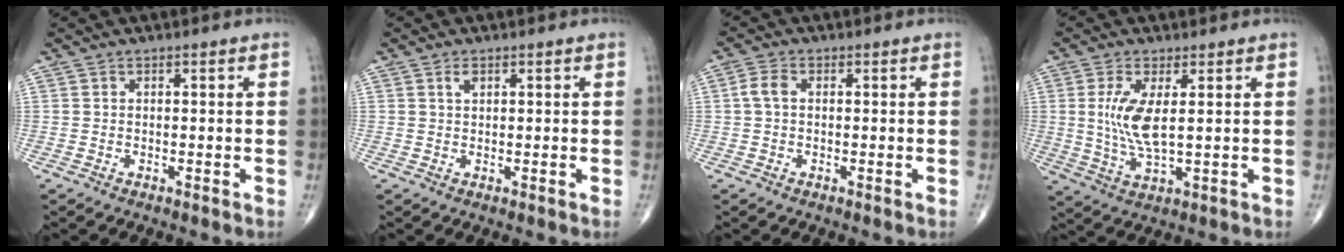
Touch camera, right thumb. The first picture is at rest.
{"total": 1.3, "force": [0.7, 0.6, 0.9], "torque": [-0.015, 0.000, 0.013]}
{"total": 2.6, "force": [0.2, 1.6, 2.1], "torque": [-0.046, 0.006, 0.001]}
{"total": 7.8, "force": [1.3, 2.5, 7.3], "torque": [-0.163, -0.020, 0.031]}